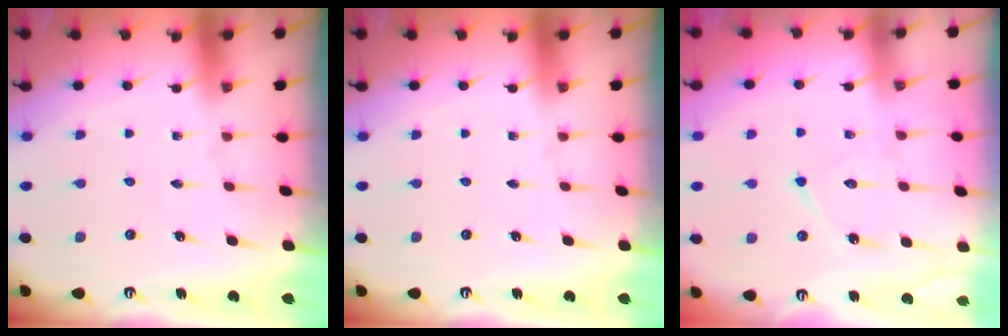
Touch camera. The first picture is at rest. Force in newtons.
{"total": 0.0}
{"total": 9.8, "press": 9.7, "slide": 0.8}